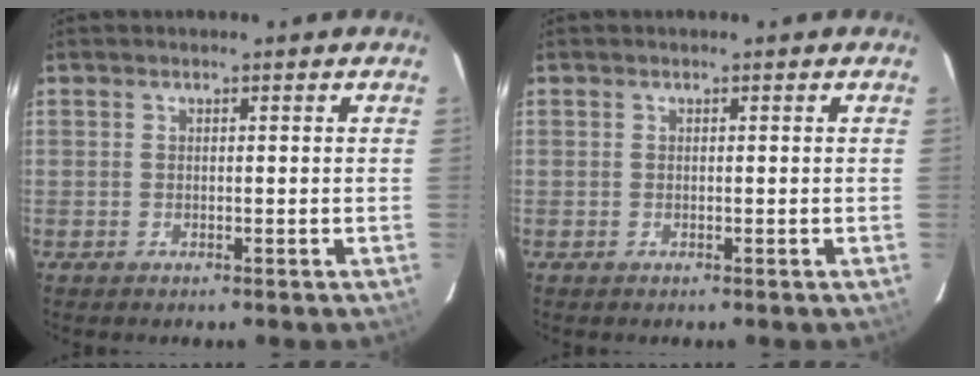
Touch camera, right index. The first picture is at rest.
{"total": 0.0}